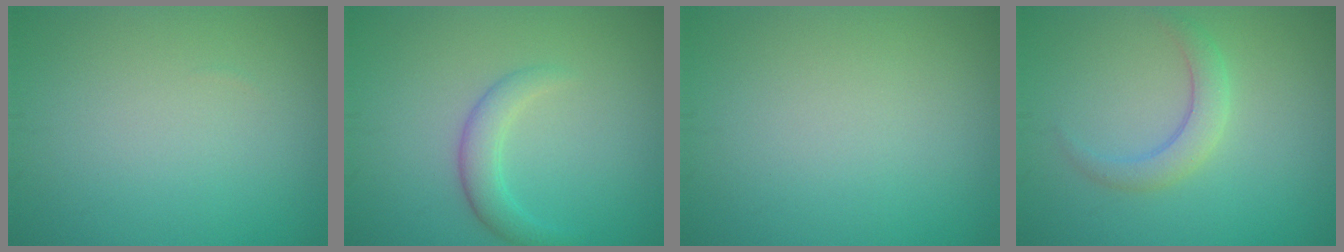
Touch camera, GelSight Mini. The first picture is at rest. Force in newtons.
{"total": 2.5, "press": 2.5, "slide": 0.1}
{"total": 0.0}
{"total": 2.4, "press": 2.4, "slide": 0.1}